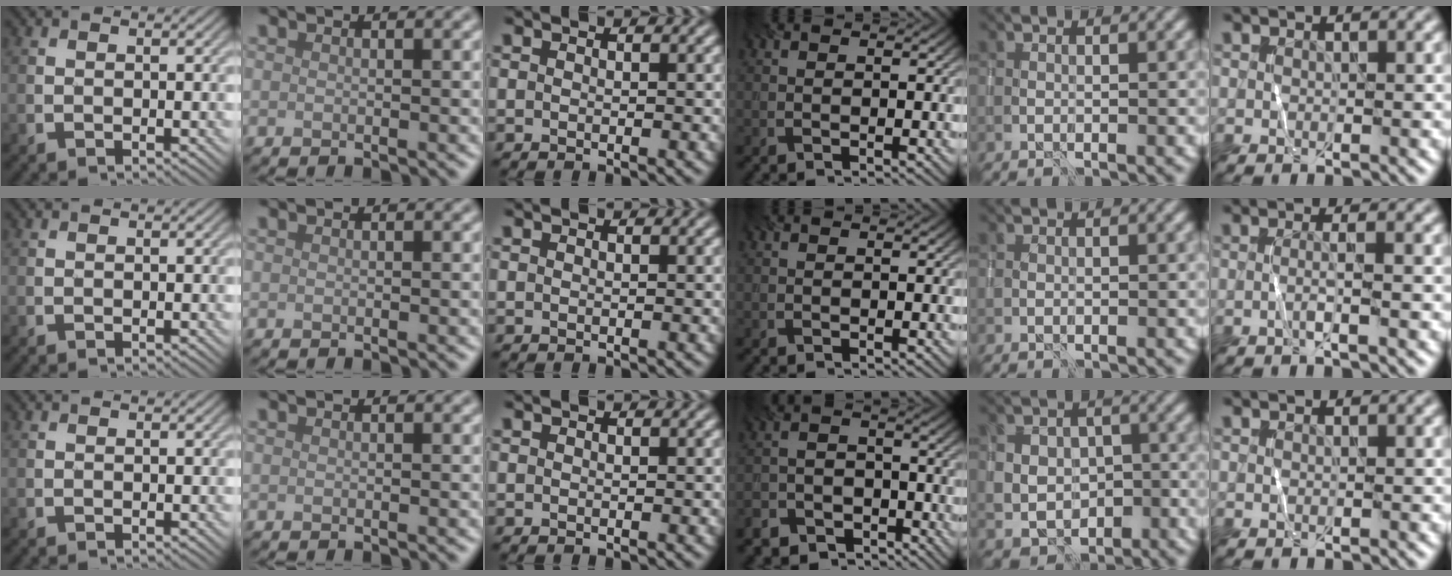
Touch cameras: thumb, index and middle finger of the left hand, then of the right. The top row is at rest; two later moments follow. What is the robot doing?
{"motion": "wrap", "object": "sponge"}